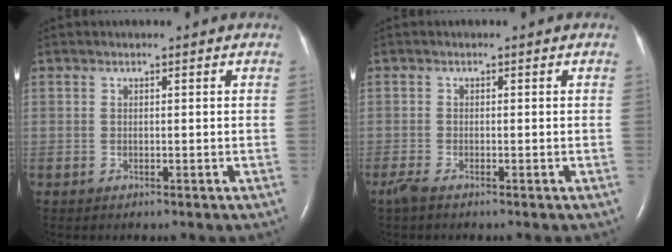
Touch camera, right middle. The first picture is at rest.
{"total": 1.6, "force": [-1.2, 0.2, 1.0], "torque": [-0.033, -0.007, -0.026]}